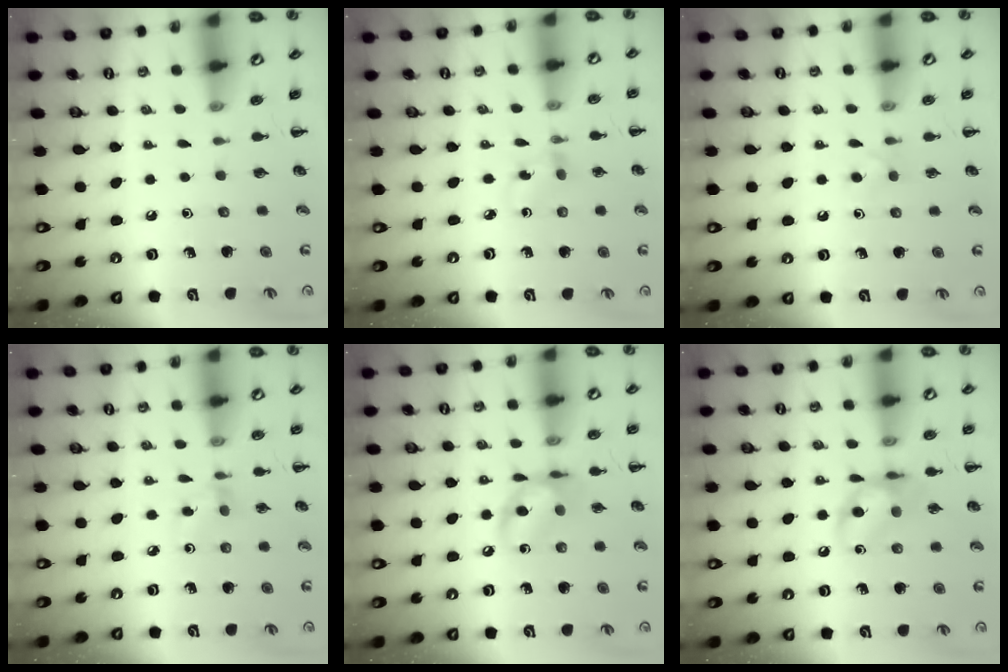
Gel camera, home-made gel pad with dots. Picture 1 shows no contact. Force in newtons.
{"total": 1.9, "press": 1.7, "slide": 0.7}
{"total": 2.8, "press": 2.6, "slide": 1.2}
{"total": 2.9, "press": 2.8, "slide": 0.8}
{"total": 10.4, "press": 10.3, "slide": 1.4}
{"total": 11.2, "press": 11.0, "slide": 1.8}